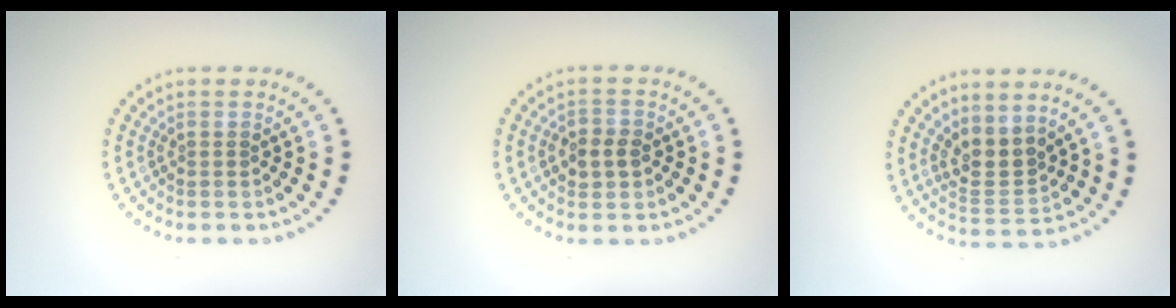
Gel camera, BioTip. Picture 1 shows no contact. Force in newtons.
{"total": 2.4, "press": 2.4, "slide": 0.4}
{"total": 3.2, "press": 2.8, "slide": 1.5}